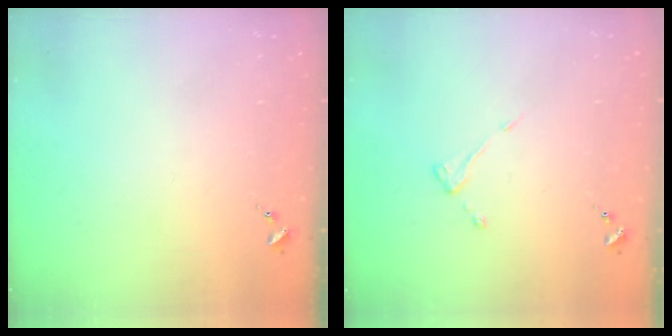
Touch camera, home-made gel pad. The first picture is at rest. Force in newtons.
{"total": 3.8, "press": 3.8, "slide": 0.3}